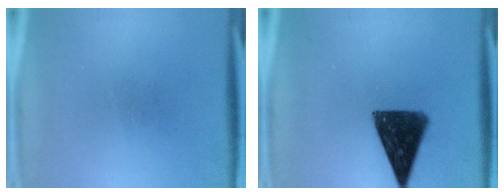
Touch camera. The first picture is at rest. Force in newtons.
{"total": 12.3}